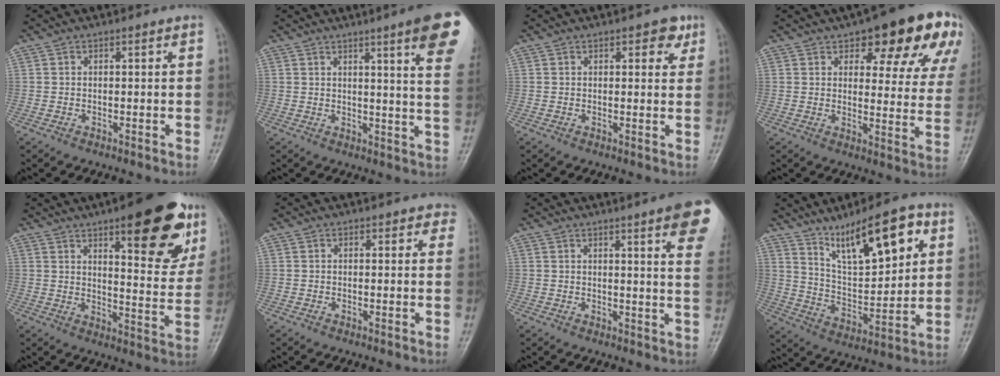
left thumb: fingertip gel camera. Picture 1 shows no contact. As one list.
[{"total": 14.3, "force": [8.0, 1.1, 11.8], "torque": [-0.130, -0.032, 0.084]}, {"total": 3.5, "force": [1.8, 1.8, 2.3], "torque": [-0.009, -0.004, 0.017]}, {"total": 20.4, "force": [11.6, 7.8, 14.8], "torque": [-0.136, -0.029, 0.137]}, {"total": 20.2, "force": [11.2, 6.5, 15.5], "torque": [-0.160, -0.048, 0.152]}, {"total": 2.3, "force": [1.6, 1.4, 0.8], "torque": [0.021, -0.003, 0.007]}, {"total": 12.6, "force": [7.0, 1.6, 10.4], "torque": [-0.109, -0.022, 0.071]}, {"total": 16.1, "force": [8.8, 5.5, 12.2], "torque": [-0.168, -0.039, 0.159]}]